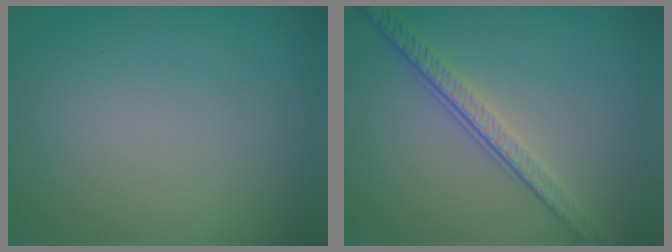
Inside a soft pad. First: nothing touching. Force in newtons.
{"total": 4.0, "press": 2.8, "slide": 2.8}